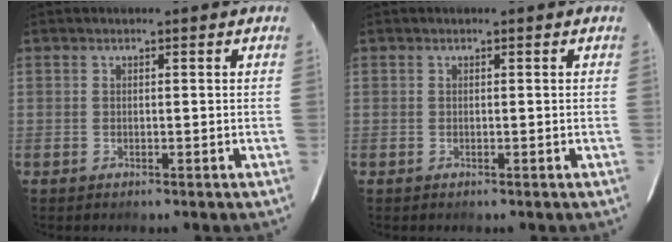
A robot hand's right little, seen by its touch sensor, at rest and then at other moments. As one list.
[{"total": 0.0}]